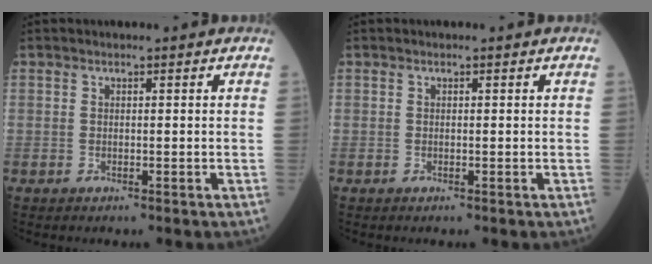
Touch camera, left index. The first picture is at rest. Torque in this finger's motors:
{"motor_torque": [0.01, -0.01, 0.00, 0.00]}